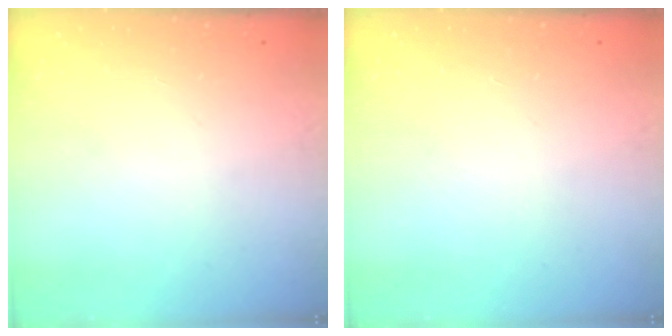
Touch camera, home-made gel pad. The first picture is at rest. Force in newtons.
{"total": 0.0}